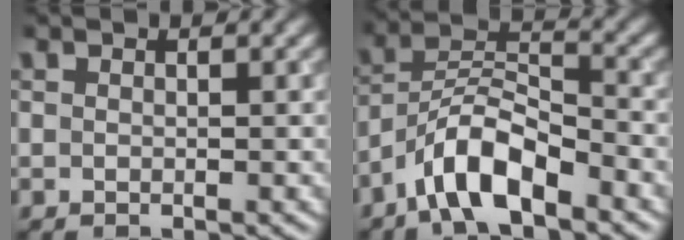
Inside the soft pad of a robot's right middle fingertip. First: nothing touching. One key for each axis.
{"total": 6.3, "fx": -4.3, "fy": 1.9, "fz": 4.2, "tx": -0.073, "ty": 0.010, "tz": -0.086}